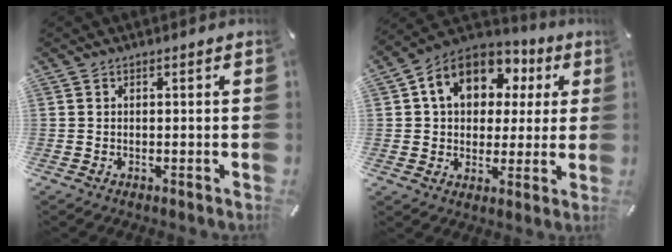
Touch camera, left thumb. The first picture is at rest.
{"total": 13.3, "force": [4.5, 10.4, 6.9], "torque": [-0.124, -0.004, 0.085]}